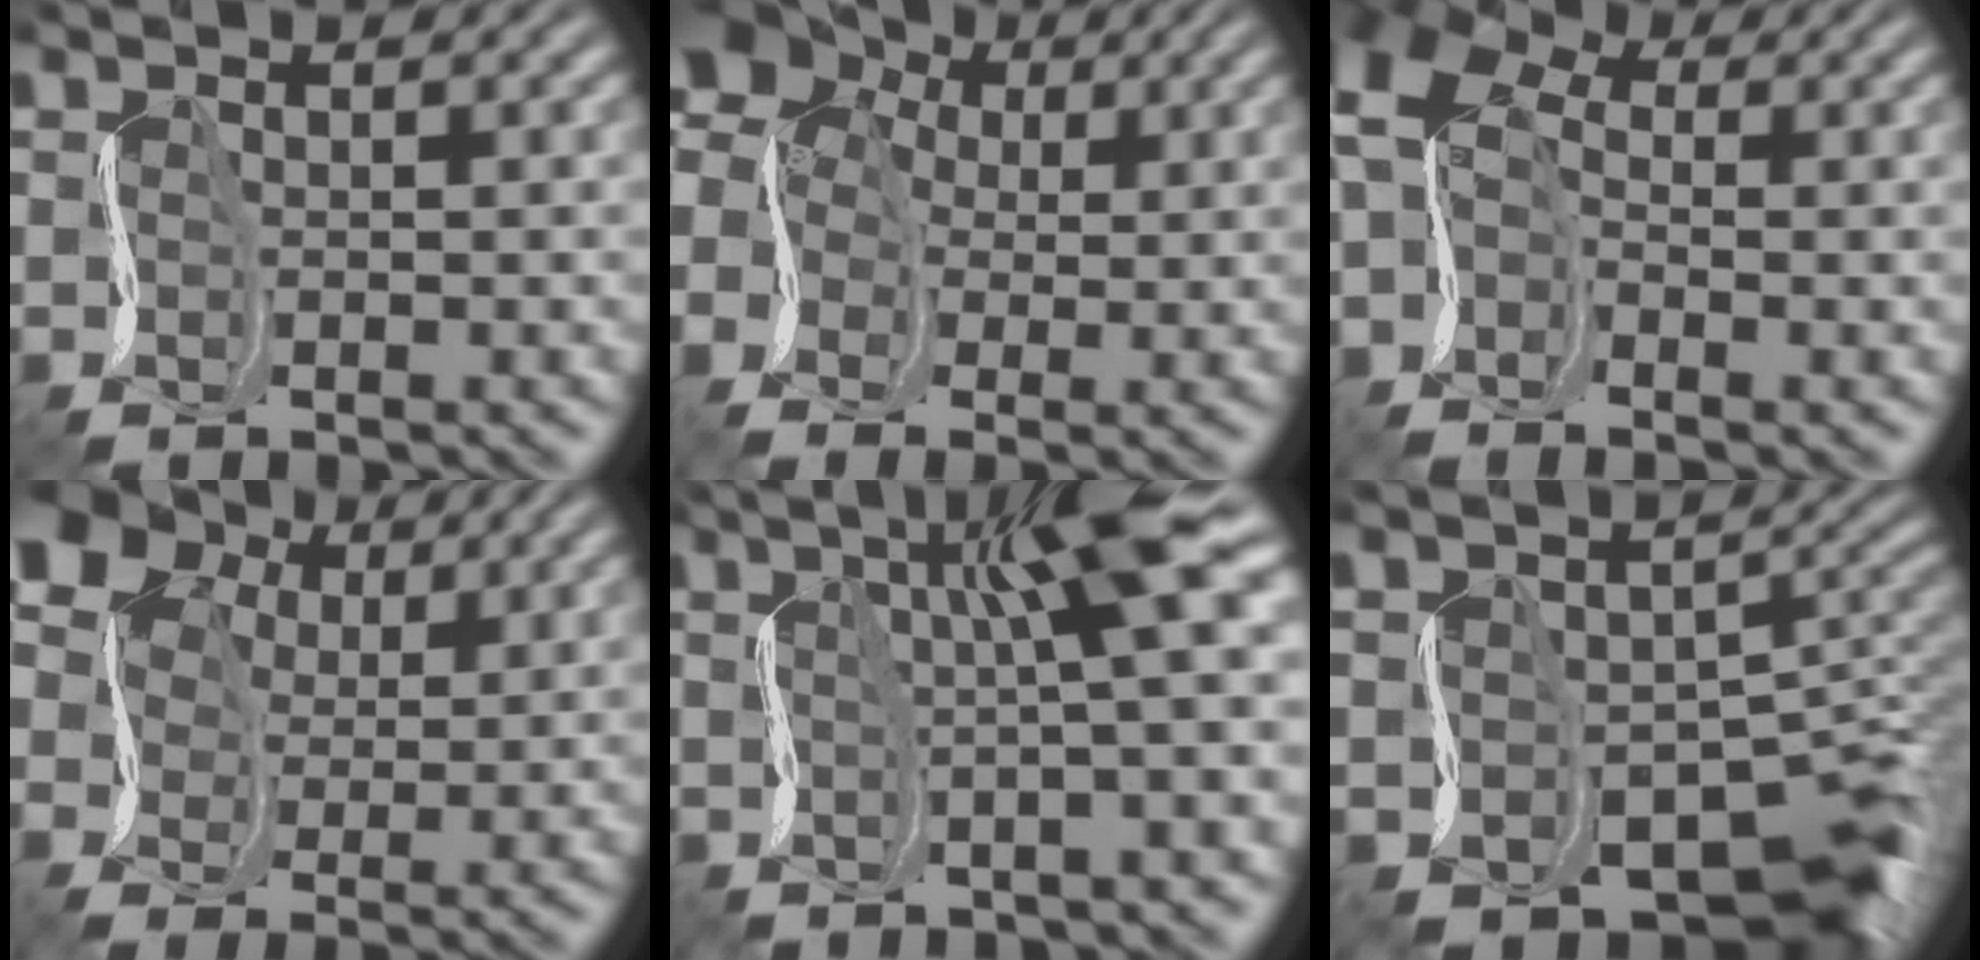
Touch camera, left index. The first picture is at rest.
{"total": 9.1, "force": [0.3, 7.6, 5.1], "torque": [-0.108, 0.021, -0.020]}
{"total": 7.5, "force": [0.1, 5.1, 5.5], "torque": [-0.111, 0.029, -0.020]}
{"total": 8.4, "force": [3.6, 6.2, 4.4], "torque": [-0.109, 0.032, 0.052]}
{"total": 8.6, "force": [2.6, 0.8, 8.1], "torque": [-0.100, 0.026, 0.030]}
{"total": 11.2, "force": [-7.2, 6.7, 5.4], "torque": [-0.048, -0.004, -0.088]}